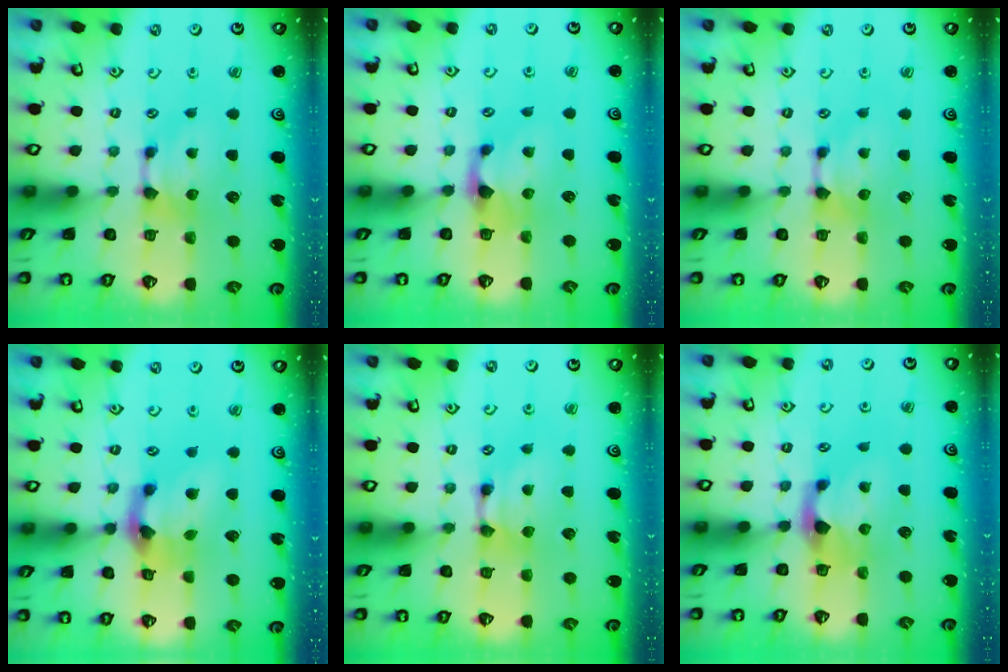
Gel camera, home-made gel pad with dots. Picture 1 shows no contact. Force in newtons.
{"total": 0.7, "press": 0.4, "slide": 0.6}
{"total": 0.0}
{"total": 5.5, "press": 5.2, "slide": 1.9}
{"total": 1.9, "press": 1.9, "slide": 0.2}
{"total": 2.1, "press": 1.6, "slide": 1.2}